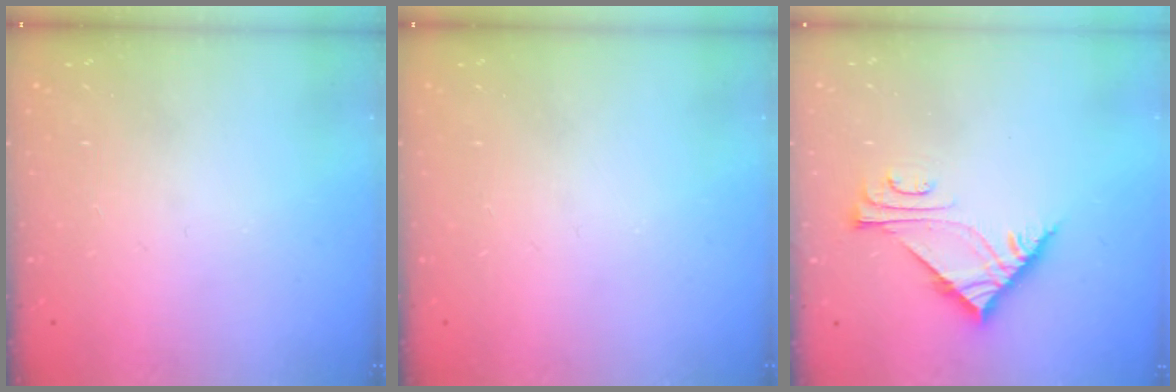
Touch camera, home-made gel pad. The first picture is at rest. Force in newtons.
{"total": 0.0}
{"total": 7.0, "press": 7.0, "slide": 0.1}